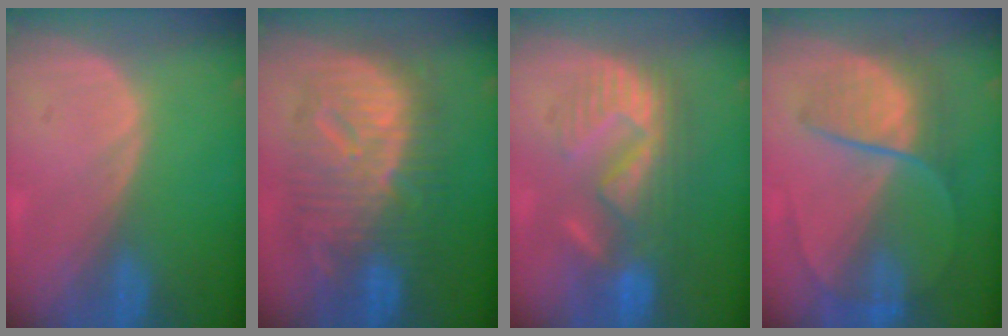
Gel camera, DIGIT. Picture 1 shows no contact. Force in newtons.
{"total": 12.5, "press": 12.4, "slide": 1.1}
{"total": 9.0, "press": 8.9, "slide": 1.5}
{"total": 7.3, "press": 6.8, "slide": 2.6}